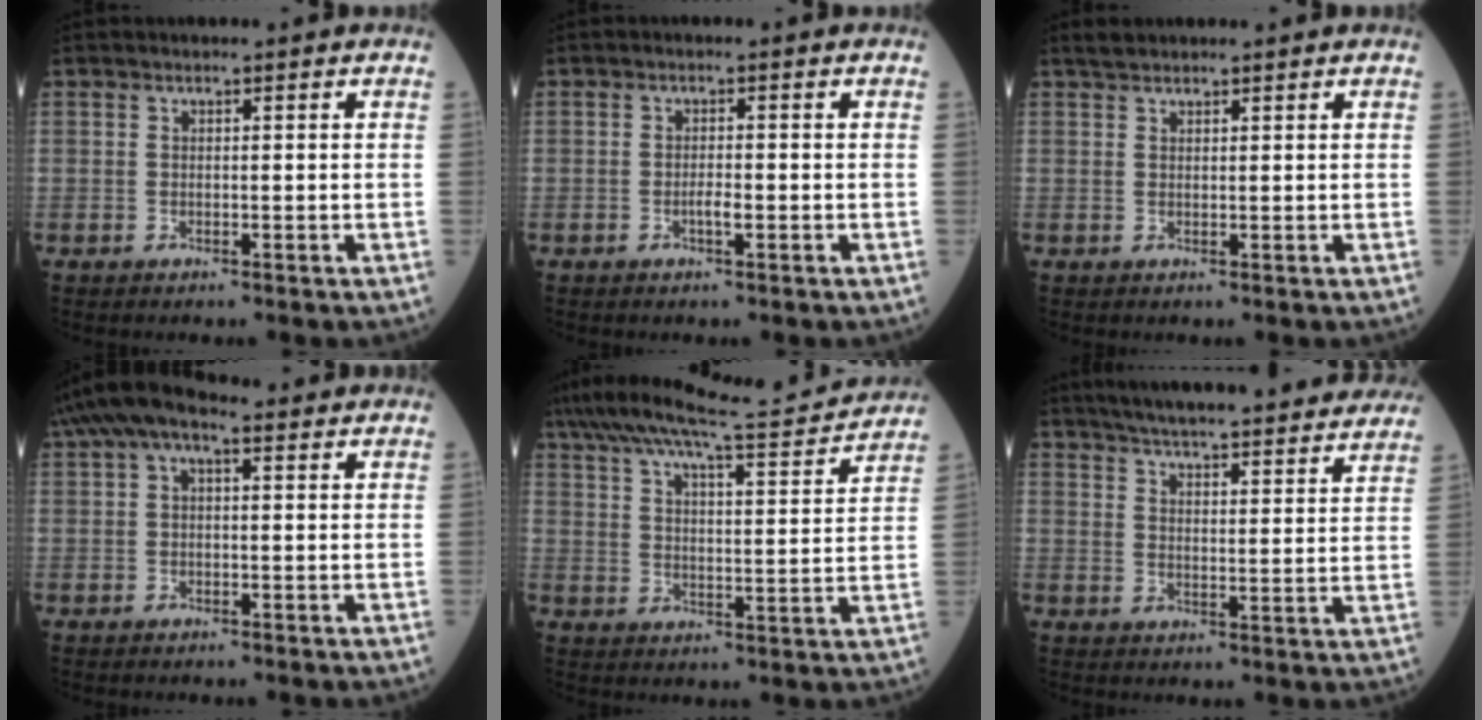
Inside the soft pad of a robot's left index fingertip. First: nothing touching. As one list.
[{"total": 1.5, "force": [-0.6, 0.2, 1.4], "torque": [-0.028, 0.001, -0.010]}, {"total": 1.9, "force": [1.8, 0.4, 0.5], "torque": [-0.013, 0.014, 0.034]}, {"total": 6.9, "force": [3.9, 2.7, 5.1], "torque": [-0.107, 0.047, 0.065]}, {"total": 16.9, "force": [15.8, 0.2, 6.1], "torque": [-0.115, -0.002, 0.230]}, {"total": 26.9, "force": [24.2, 3.4, 11.2], "torque": [-0.172, -0.013, 0.307]}]